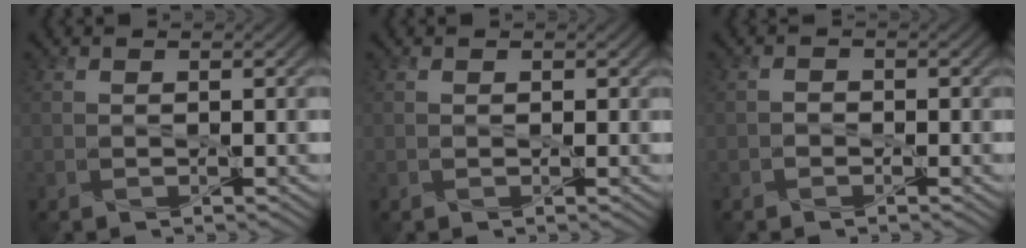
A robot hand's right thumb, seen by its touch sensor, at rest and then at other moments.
{"total": 0.5, "force": [0.3, 0.4, 0.2], "torque": [-0.008, -0.002, 0.004]}
{"total": 1.0, "force": [-0.8, 0.5, 0.1], "torque": [0.002, -0.001, -0.016]}